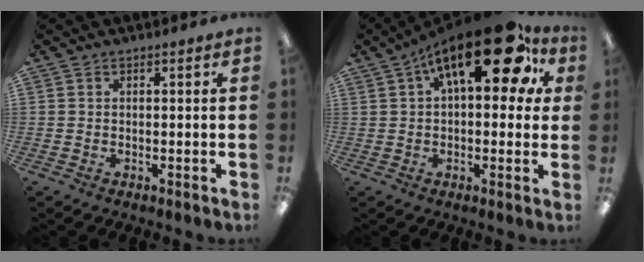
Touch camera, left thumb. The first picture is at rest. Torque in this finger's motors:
{"motor_torque": [-0.03, 1.34, 1.38, -1.39, 0.22]}